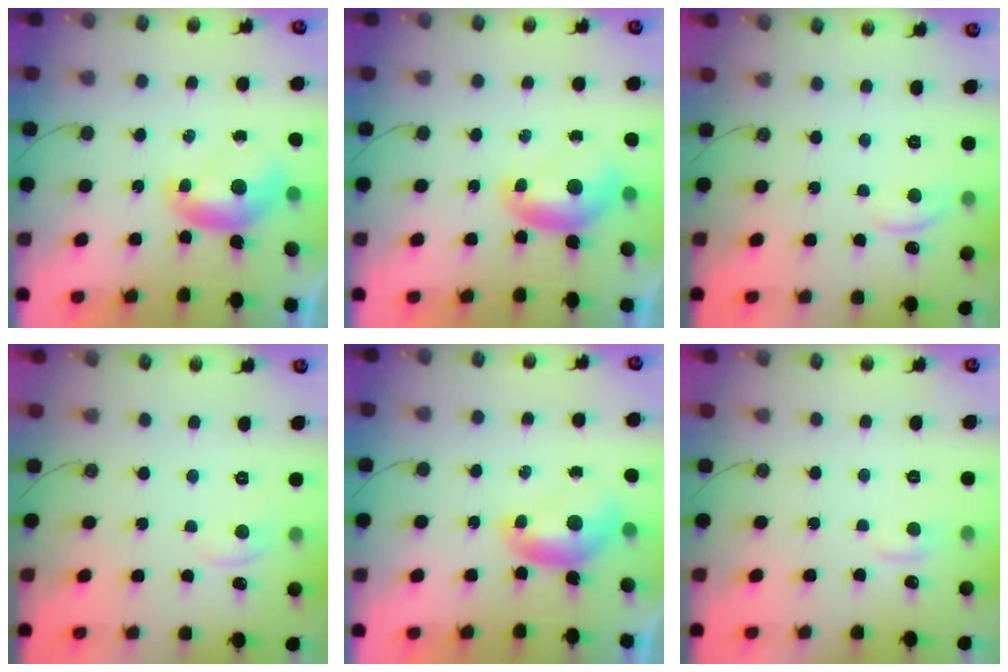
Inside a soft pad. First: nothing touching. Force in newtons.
{"total": 0.0}
{"total": 0.5, "press": 0.0, "slide": 0.5}
{"total": 1.0, "press": 0.8, "slide": 0.5}
{"total": 0.0}
{"total": 0.8, "press": 0.2, "slide": 0.8}